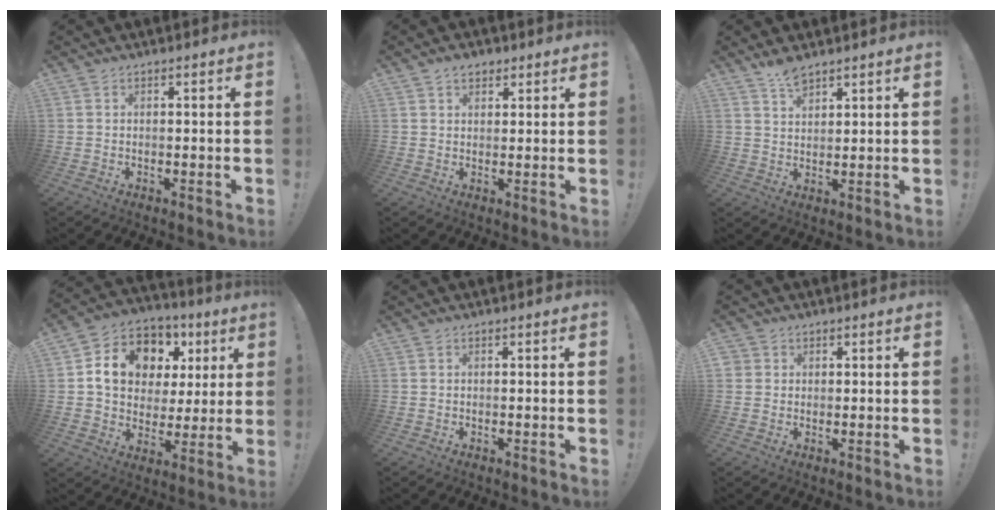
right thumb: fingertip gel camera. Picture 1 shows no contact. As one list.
[{"total": 3.6, "force": [2.1, 2.4, 1.6], "torque": [-0.019, -0.004, 0.038]}, {"total": 4.7, "force": [4.0, 1.4, 2.1], "torque": [-0.043, -0.022, 0.073]}, {"total": 15.0, "force": [5.6, 11.4, 7.9], "torque": [-0.121, -0.022, 0.115]}, {"total": 0.0}, {"total": 2.0, "force": [1.0, 1.7, 0.3], "torque": [-0.009, -0.001, 0.019]}]